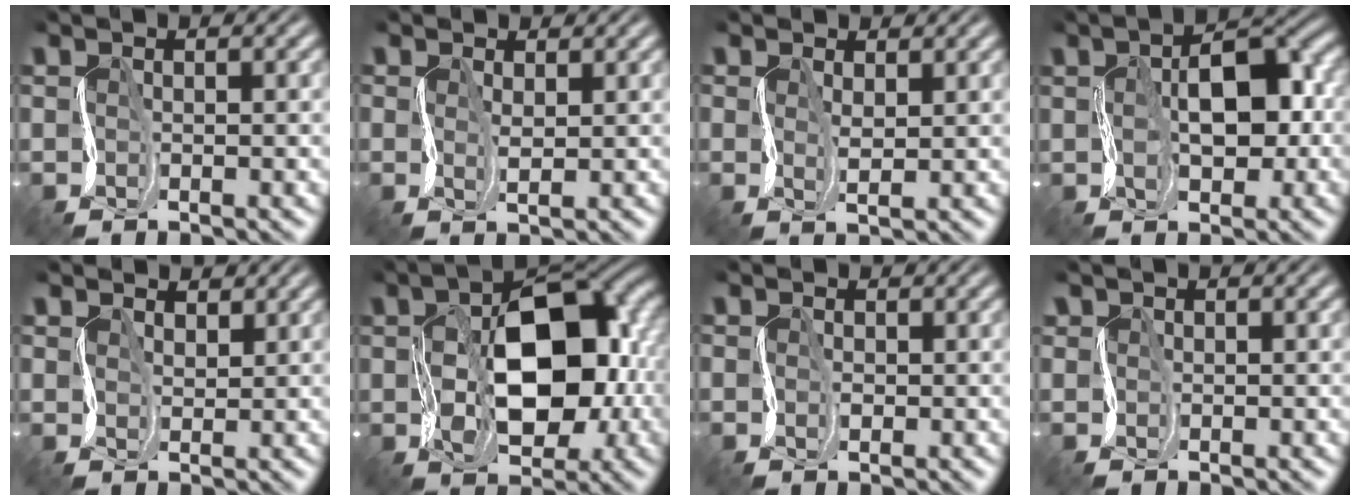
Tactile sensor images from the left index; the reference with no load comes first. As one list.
[{"total": 1.1, "force": [0.7, 0.8, 0.4], "torque": [-0.021, 0.007, 0.008]}, {"total": 1.4, "force": [0.8, 0.9, 0.7], "torque": [-0.026, 0.007, 0.011]}, {"total": 6.0, "force": [0.1, 3.3, 5.0], "torque": [-0.081, 0.017, -0.006]}, {"total": 3.2, "force": [2.3, 2.1, 0.8], "torque": [-0.034, 0.008, 0.031]}, {"total": 11.0, "force": [0.3, 6.7, 8.6], "torque": [-0.135, 0.006, 0.007]}, {"total": 1.1, "force": [0.2, 1.0, 0.0], "torque": [-0.009, 0.006, 0.002]}, {"total": 0.9, "force": [0.2, 0.9, 0.1], "torque": [0.007, 0.006, 0.002]}]